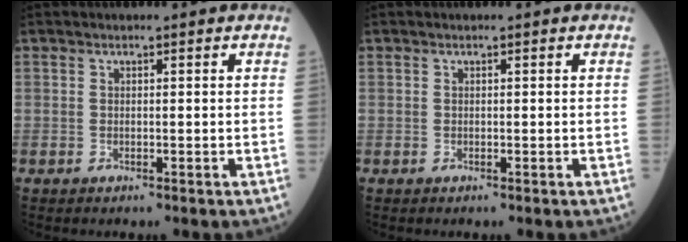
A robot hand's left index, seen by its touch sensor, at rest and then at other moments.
{"total": 0.0}